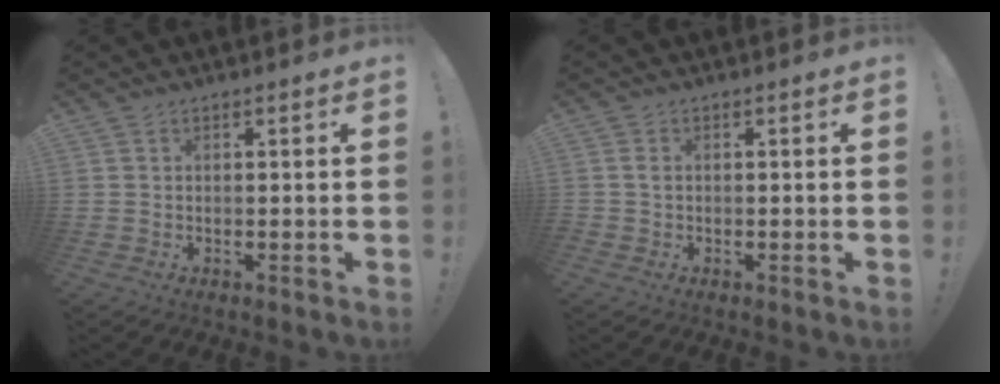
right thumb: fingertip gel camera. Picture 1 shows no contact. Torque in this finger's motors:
{"motor_torque": [0.83, 1.26, 0.90, -0.35, 0.05]}